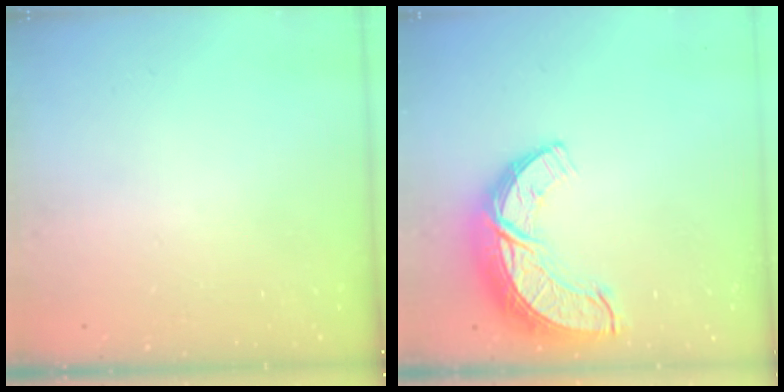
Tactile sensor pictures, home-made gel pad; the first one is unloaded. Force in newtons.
{"total": 12.6, "press": 12.6, "slide": 0.9}